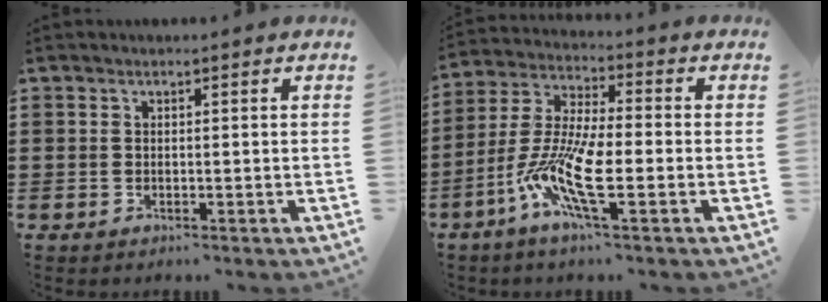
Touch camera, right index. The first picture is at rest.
{"total": 10.6, "force": [-3.8, 2.4, 9.7], "torque": [-0.222, -0.015, -0.078]}